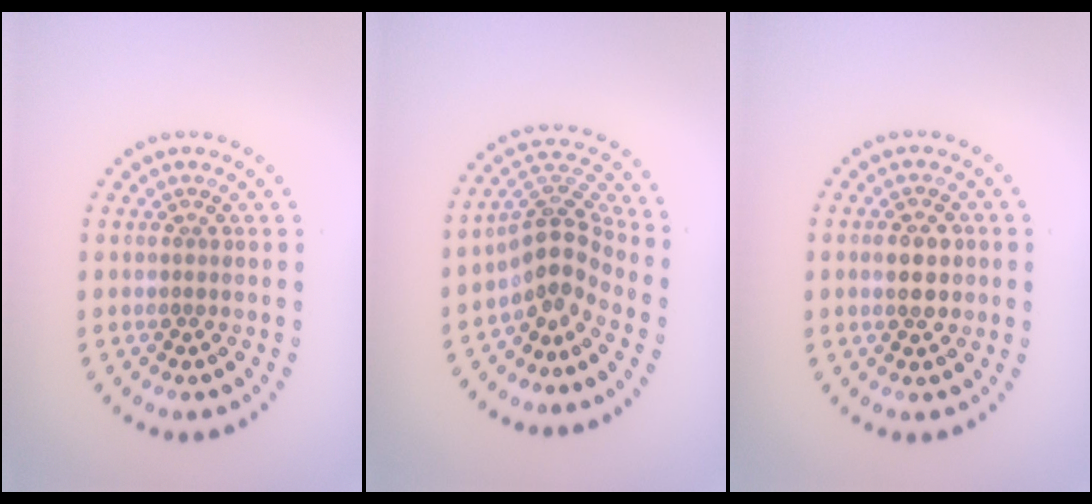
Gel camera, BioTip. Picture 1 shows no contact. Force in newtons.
{"total": 4.0, "press": 2.8, "slide": 2.8}
{"total": 2.9, "press": 2.9, "slide": 0.2}